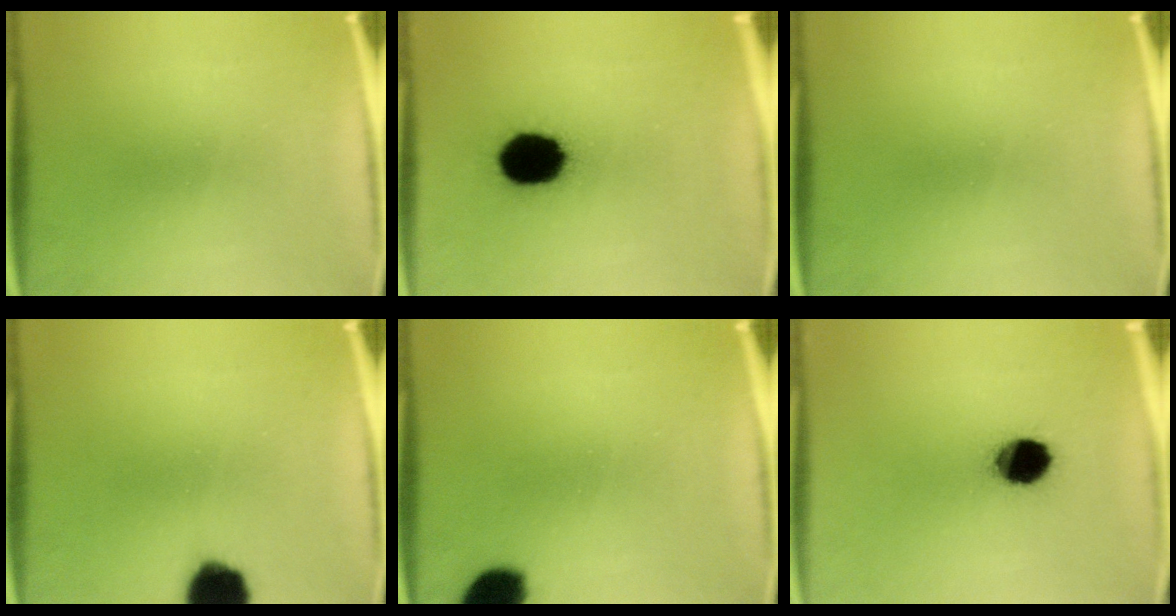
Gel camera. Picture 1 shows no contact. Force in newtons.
{"total": 16.5}
{"total": 0.0}
{"total": 10.3}
{"total": 8.7}
{"total": 10.8}